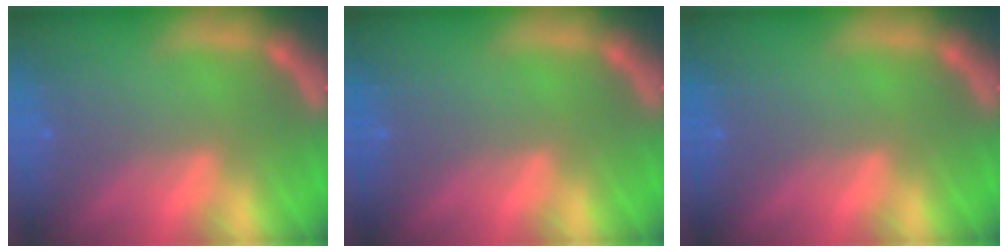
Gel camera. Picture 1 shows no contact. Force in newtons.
{"total": 0.0}
{"total": 0.0}